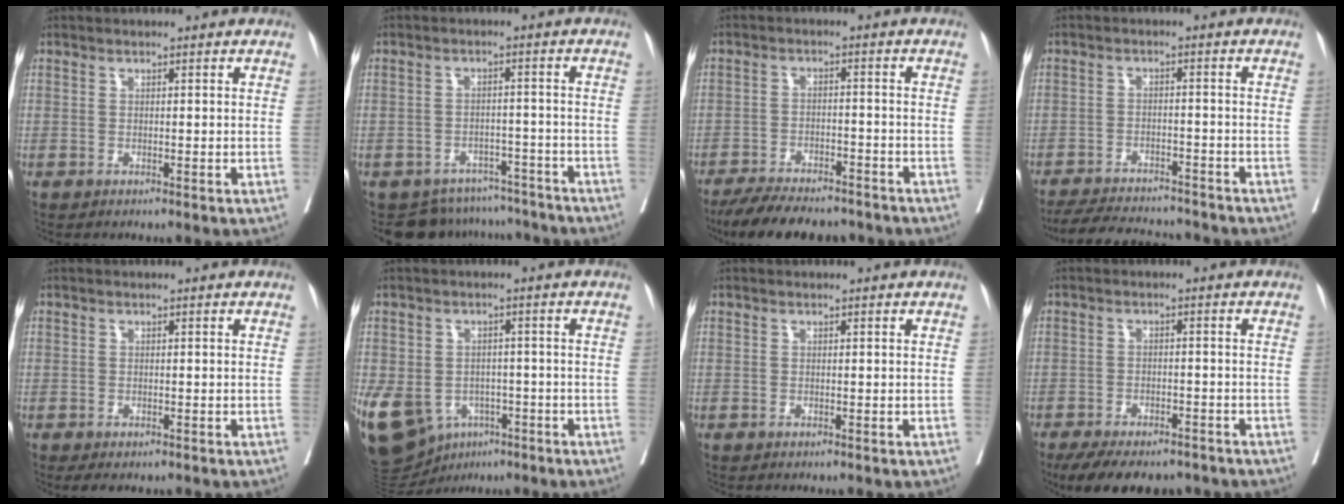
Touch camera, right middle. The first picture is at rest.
{"total": 10.1, "force": [-9.1, 4.4, 0.1], "torque": [0.007, 0.024, -0.112]}
{"total": 13.1, "force": [-11.4, 3.3, 5.5], "torque": [-0.084, -0.003, -0.166]}
{"total": 12.4, "force": [-11.5, 2.5, 3.9], "torque": [-0.067, 0.000, -0.163]}
{"total": 1.6, "force": [-0.9, 0.9, 1.0], "torque": [-0.014, -0.002, -0.007]}
{"total": 16.8, "force": [-7.0, 12.7, 8.4], "torque": [-0.215, 0.005, -0.095]}
{"total": 0.0}
{"total": 12.5, "force": [-9.8, 5.2, 5.8], "torque": [-0.098, -0.002, -0.136]}